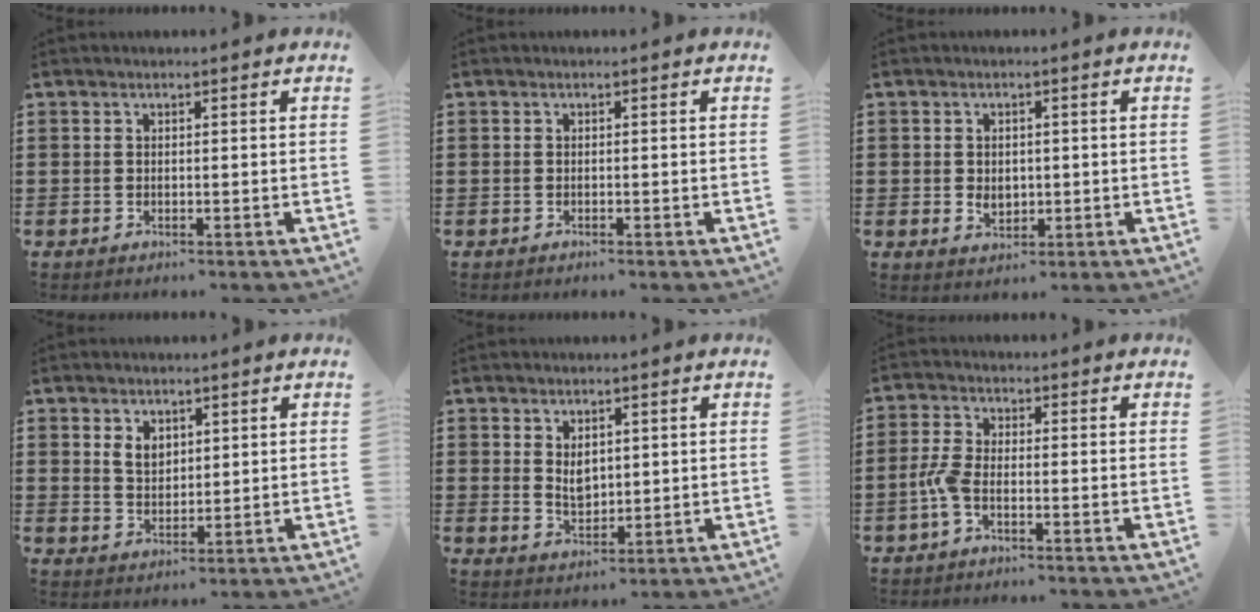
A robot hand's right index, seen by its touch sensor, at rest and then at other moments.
{"total": 0.0}
{"total": 2.5, "force": [-0.3, 1.8, 1.7], "torque": [-0.035, 0.005, -0.007]}
{"total": 3.2, "force": [1.7, 2.2, 1.7], "torque": [-0.040, 0.009, 0.031]}
{"total": 3.0, "force": [1.1, 2.2, 1.8], "torque": [-0.032, 0.006, 0.019]}
{"total": 3.4, "force": [-1.4, 1.3, 2.9], "torque": [-0.079, -0.005, -0.033]}